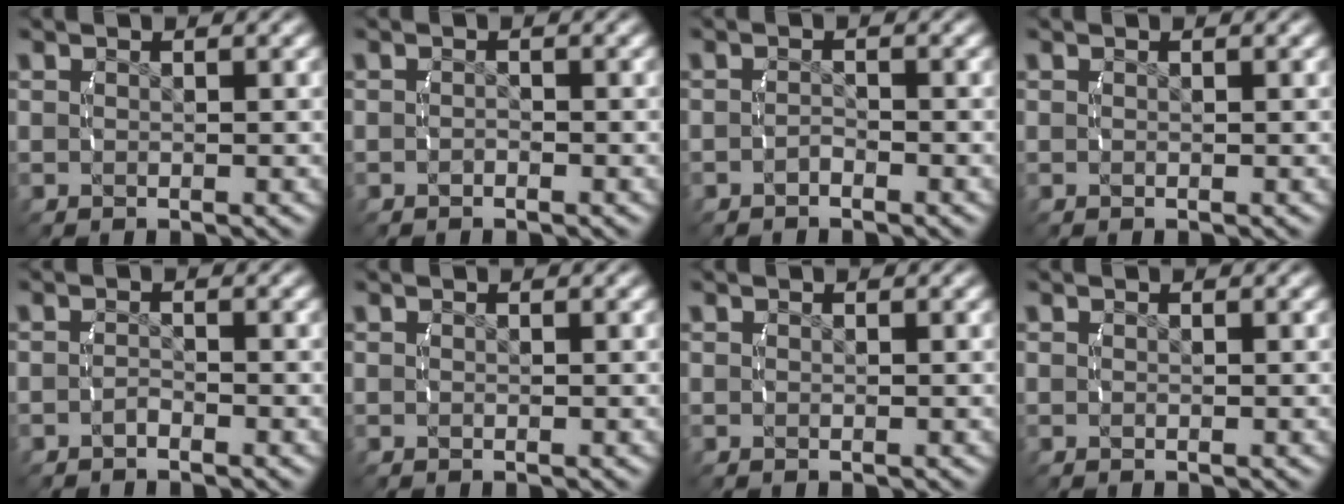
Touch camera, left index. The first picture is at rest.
{"total": 0.6, "force": [-0.5, -0.1, 0.0], "torque": [-0.003, -0.002, -0.008]}
{"total": 1.0, "force": [-1.0, 0.2, 0.2], "torque": [-0.006, -0.004, -0.017]}
{"total": 0.0}
{"total": 1.1, "force": [-1.0, 0.2, 0.2], "torque": [-0.007, -0.004, -0.018]}
{"total": 0.0}
{"total": 0.0}
{"total": 0.0}